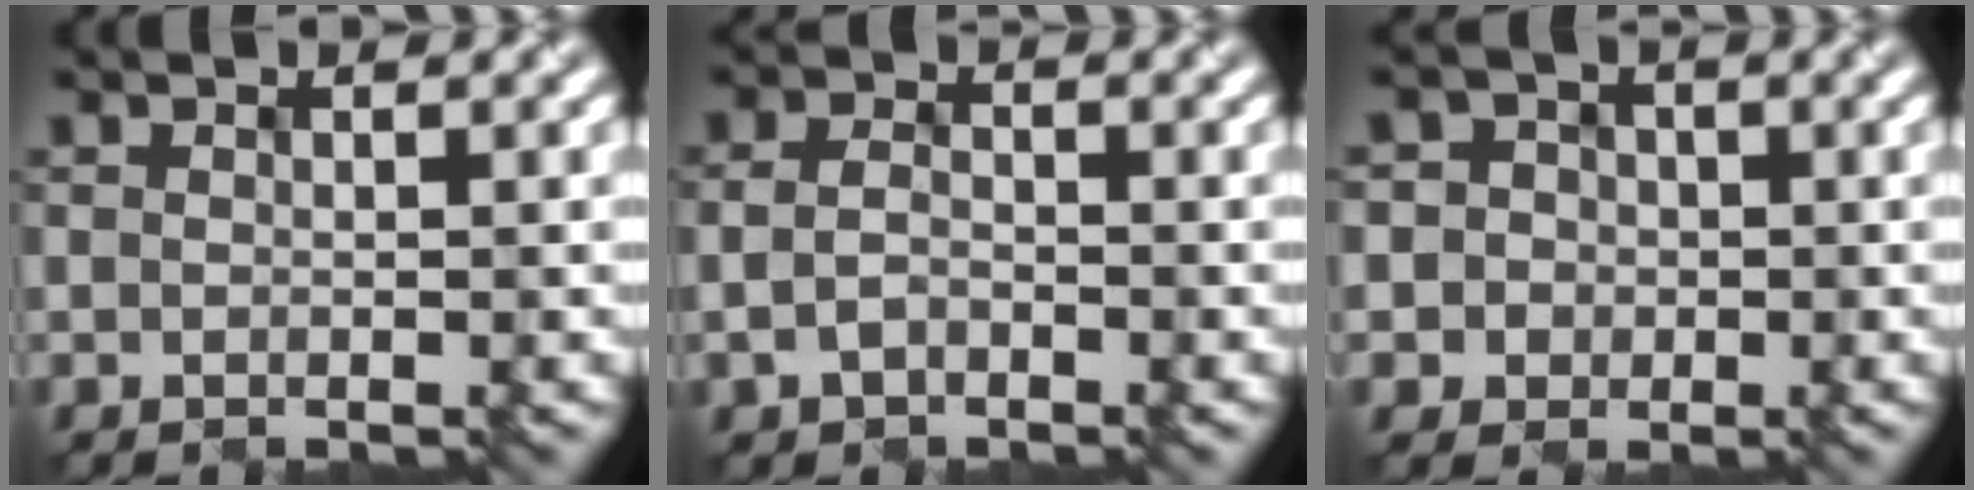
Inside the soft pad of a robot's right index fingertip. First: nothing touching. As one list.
[{"total": 1.8, "force": [-1.3, 1.0, 0.8], "torque": [-0.027, 0.000, -0.018]}, {"total": 2.8, "force": [-0.3, 2.8, 0.0], "torque": [0.007, 0.011, -0.008]}]